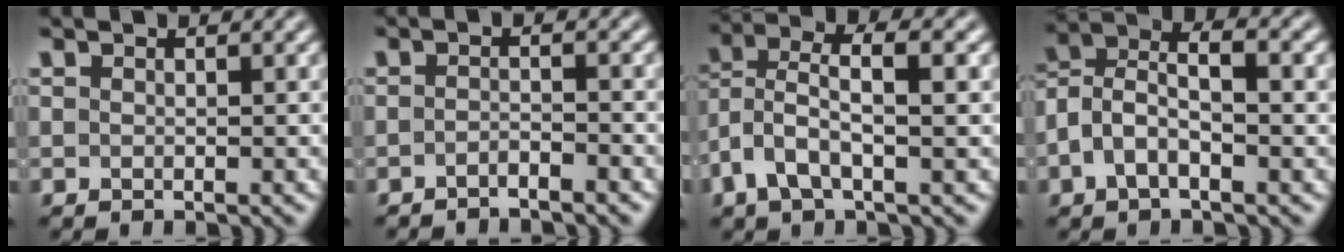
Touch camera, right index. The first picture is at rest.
{"total": 2.0, "force": [-1.8, -0.7, 0.5], "torque": [-0.004, -0.004, -0.032]}
{"total": 4.4, "force": [0.8, 2.6, 3.5], "torque": [-0.094, -0.020, 0.024]}
{"total": 6.4, "force": [0.7, 4.4, 4.6], "torque": [-0.102, -0.011, 0.009]}